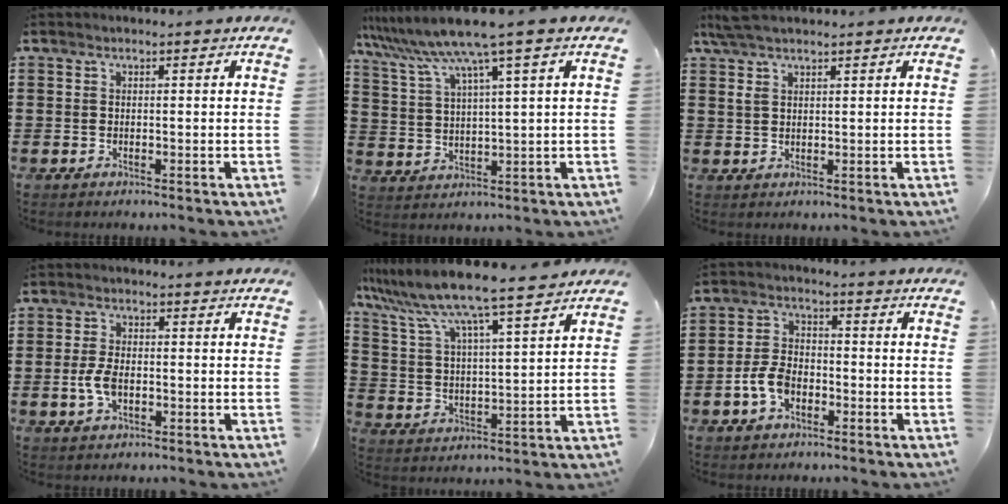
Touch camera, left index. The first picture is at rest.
{"total": 8.1, "force": [5.8, -0.5, 5.7], "torque": [-0.138, -0.033, 0.093]}
{"total": 3.1, "force": [2.1, 1.0, 2.1], "torque": [-0.046, 0.005, 0.039]}
{"total": 4.4, "force": [-0.7, 2.2, 3.7], "torque": [-0.095, -0.007, -0.019]}
{"total": 8.4, "force": [7.5, -0.5, 3.7], "torque": [-0.104, -0.046, 0.124]}
{"total": 5.4, "force": [-2.3, 3.3, 3.7], "torque": [-0.098, -0.001, -0.050]}